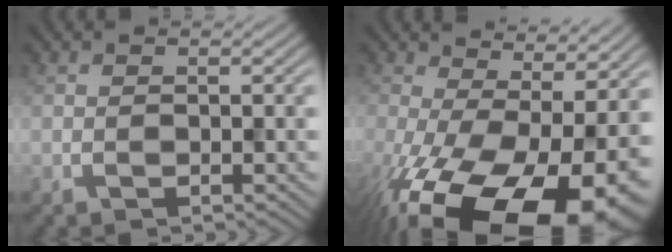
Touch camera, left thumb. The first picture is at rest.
{"total": 18.0, "force": [-6.5, 9.2, 14.0], "torque": [-0.262, -0.064, -0.065]}